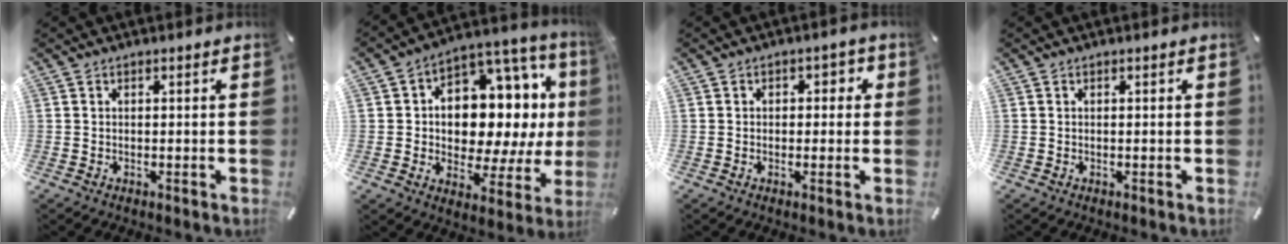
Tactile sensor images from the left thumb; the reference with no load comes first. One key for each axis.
{"total": 15.7, "fx": 3.0, "fy": 11.2, "fz": 10.6, "tx": -0.139, "ty": -0.042, "tz": 0.048}
{"total": 2.2, "fx": -0.7, "fy": 1.8, "fz": 1.0, "tx": -0.013, "ty": 0.009, "tz": -0.020}
{"total": 0.0}